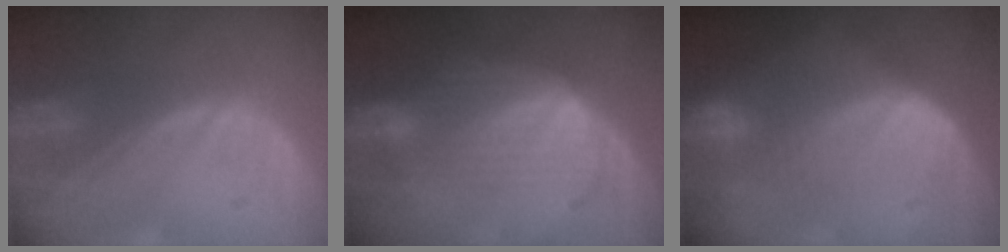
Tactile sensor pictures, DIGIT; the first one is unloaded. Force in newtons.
{"total": 7.1, "press": 6.5, "slide": 2.9}
{"total": 6.7, "press": 6.6, "slide": 1.4}